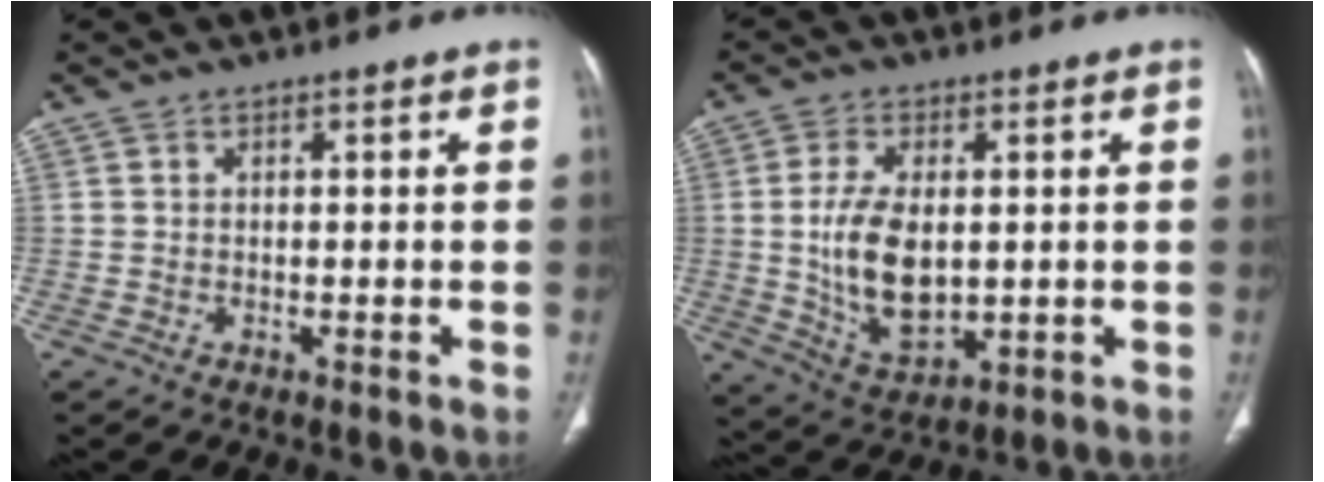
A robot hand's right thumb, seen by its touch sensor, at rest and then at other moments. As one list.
[{"total": 12.5, "force": [0.4, 7.0, 10.3], "torque": [-0.184, -0.016, 0.021]}]